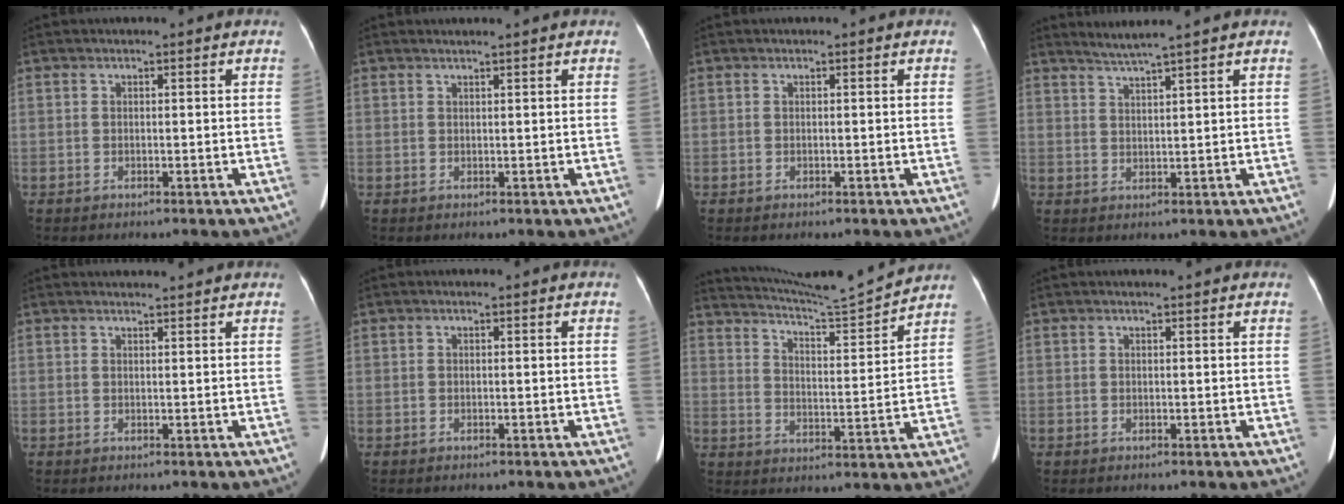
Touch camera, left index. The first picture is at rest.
{"total": 2.5, "force": [2.3, -0.3, 1.0], "torque": [-0.014, 0.016, 0.033]}
{"total": 0.0}
{"total": 3.6, "force": [3.0, -1.5, 1.2], "torque": [-0.025, -0.001, 0.061]}
{"total": 3.5, "force": [3.4, 0.0, 0.8], "torque": [-0.013, 0.017, 0.043]}
{"total": 0.0}
{"total": 13.0, "force": [12.5, -2.1, 2.5], "torque": [-0.052, -0.034, 0.194]}
{"total": 2.1, "force": [1.9, 0.0, 1.0], "torque": [-0.010, 0.016, 0.023]}